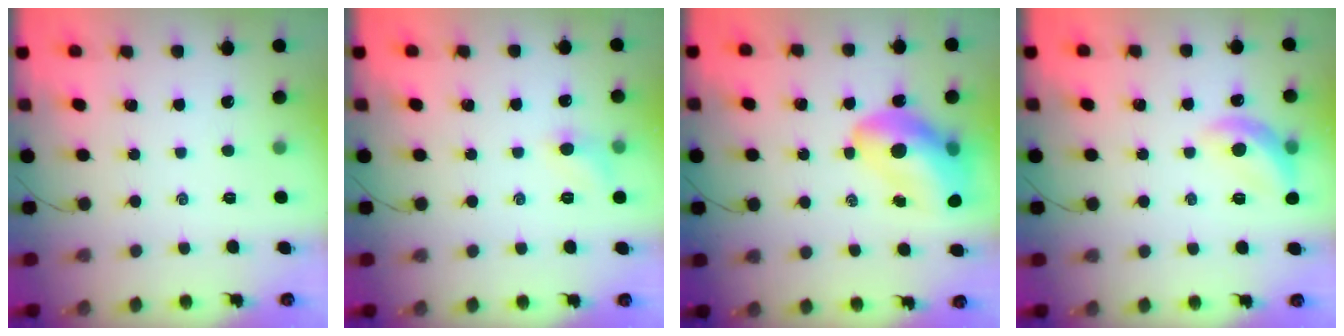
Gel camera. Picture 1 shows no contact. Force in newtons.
{"total": 5.9, "press": 5.6, "slide": 1.7}
{"total": 14.5, "press": 14.0, "slide": 3.8}
{"total": 11.4, "press": 11.4, "slide": 1.2}